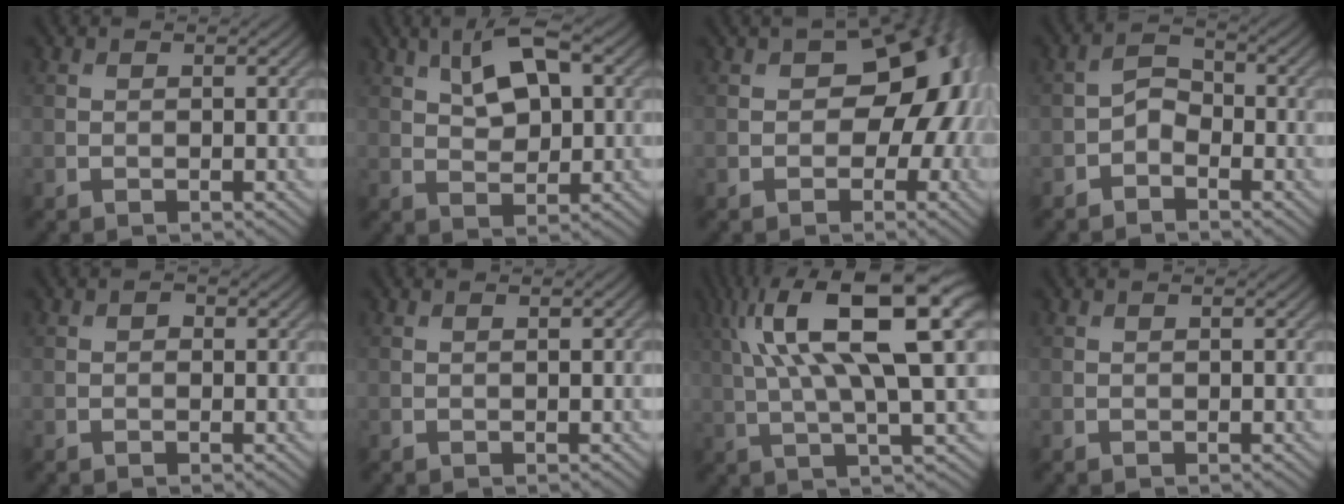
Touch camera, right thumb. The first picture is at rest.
{"total": 7.0, "force": [2.7, 3.4, 5.5], "torque": [-0.107, 0.012, 0.044]}
{"total": 10.8, "force": [0.2, 7.4, 8.0], "torque": [-0.076, 0.003, 0.003]}
{"total": 2.7, "force": [-1.5, 1.7, 1.5], "torque": [-0.024, 0.011, -0.036]}
{"total": 0.6, "force": [-0.1, 0.5, 0.3], "torque": [-0.001, -0.003, -0.004]}
{"total": 0.7, "force": [0.1, 0.1, 0.6], "torque": [-0.011, 0.004, 0.003]}
{"total": 16.1, "force": [5.2, 4.7, 14.5], "torque": [-0.284, 0.014, 0.097]}
{"total": 0.0}